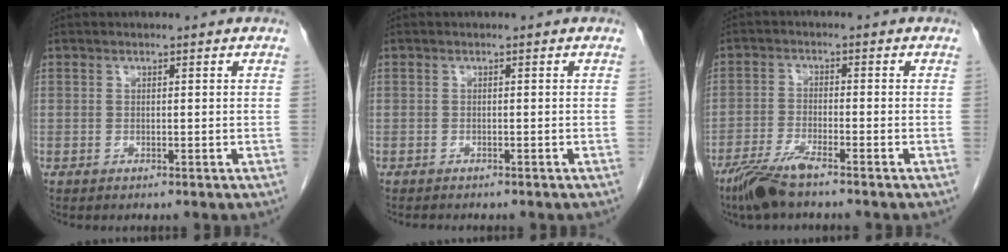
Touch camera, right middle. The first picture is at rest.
{"total": 2.2, "force": [-1.9, 0.7, 1.0], "torque": [-0.020, -0.005, -0.018]}
{"total": 6.0, "force": [-4.6, 0.5, 3.8], "torque": [-0.087, -0.016, -0.091]}